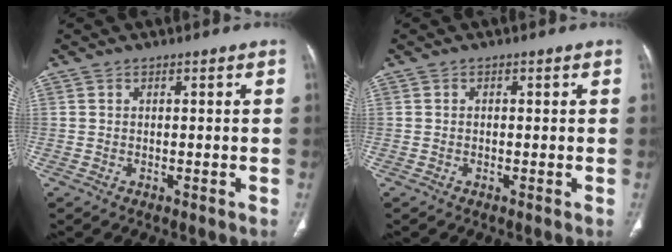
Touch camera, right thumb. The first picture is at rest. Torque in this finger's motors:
{"motor_torque": [-0.37, 0.13, -0.18, 0.02, -0.03]}